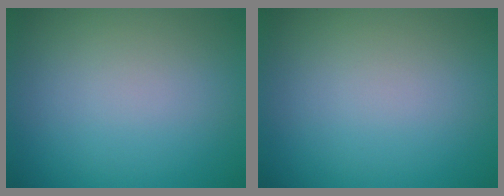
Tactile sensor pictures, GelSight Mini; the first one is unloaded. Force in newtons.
{"total": 0.0}